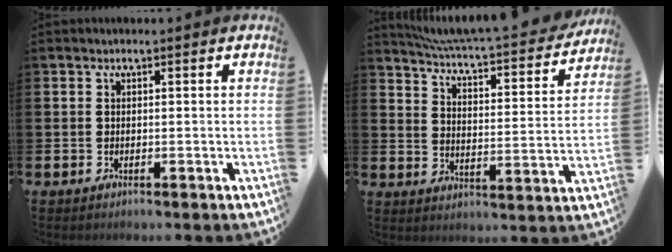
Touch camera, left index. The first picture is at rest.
{"total": 5.9, "force": [5.8, 0.2, 1.5], "torque": [-0.051, -0.053, 0.094]}